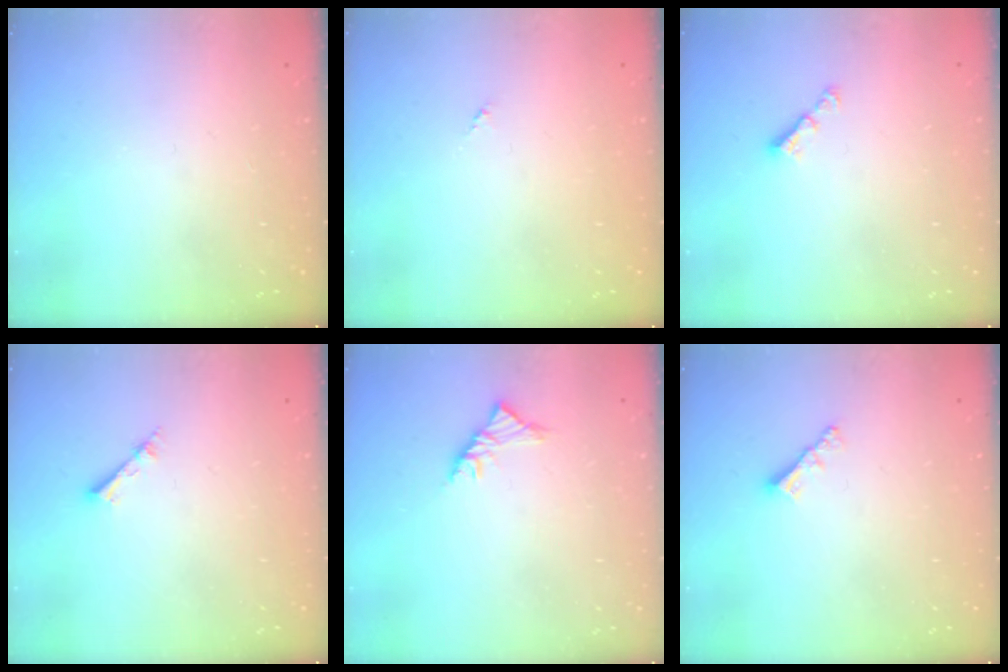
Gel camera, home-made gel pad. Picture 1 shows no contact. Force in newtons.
{"total": 0.0}
{"total": 2.9, "press": 2.9, "slide": 0.3}
{"total": 2.1, "press": 2.1, "slide": 0.3}
{"total": 3.5, "press": 3.4, "slide": 1.0}
{"total": 2.9, "press": 2.9, "slide": 0.3}